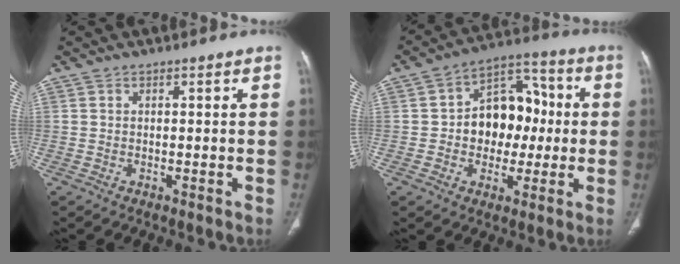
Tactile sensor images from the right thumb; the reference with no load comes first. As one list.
[{"total": 14.0, "force": [-0.1, 10.3, 9.5], "torque": [-0.085, 0.035, -0.006]}]